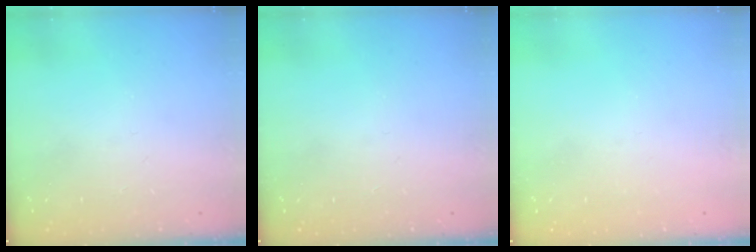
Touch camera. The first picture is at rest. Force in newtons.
{"total": 0.0}
{"total": 1.3, "press": 1.3, "slide": 0.2}